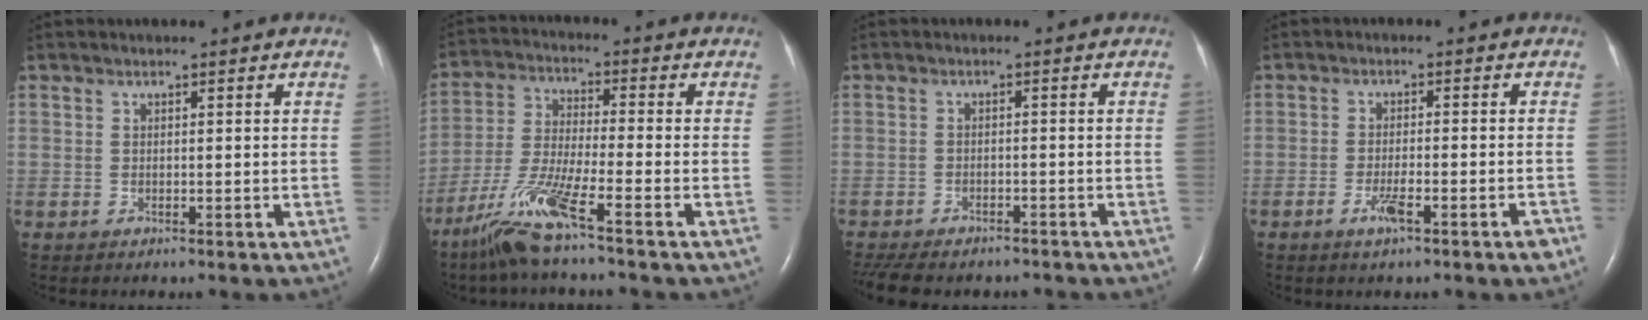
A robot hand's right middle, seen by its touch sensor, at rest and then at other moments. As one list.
[{"total": 9.7, "force": [-6.5, -0.4, 7.2], "torque": [-0.156, -0.027, -0.132]}, {"total": 12.7, "force": [-10.6, 4.7, 5.0], "torque": [-0.114, -0.008, -0.139]}, {"total": 4.2, "force": [-2.4, 0.4, 3.5], "torque": [-0.060, -0.003, -0.043]}]